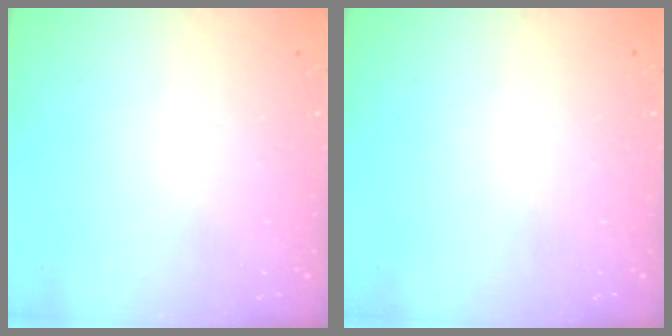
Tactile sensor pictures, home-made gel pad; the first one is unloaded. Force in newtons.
{"total": 0.0}